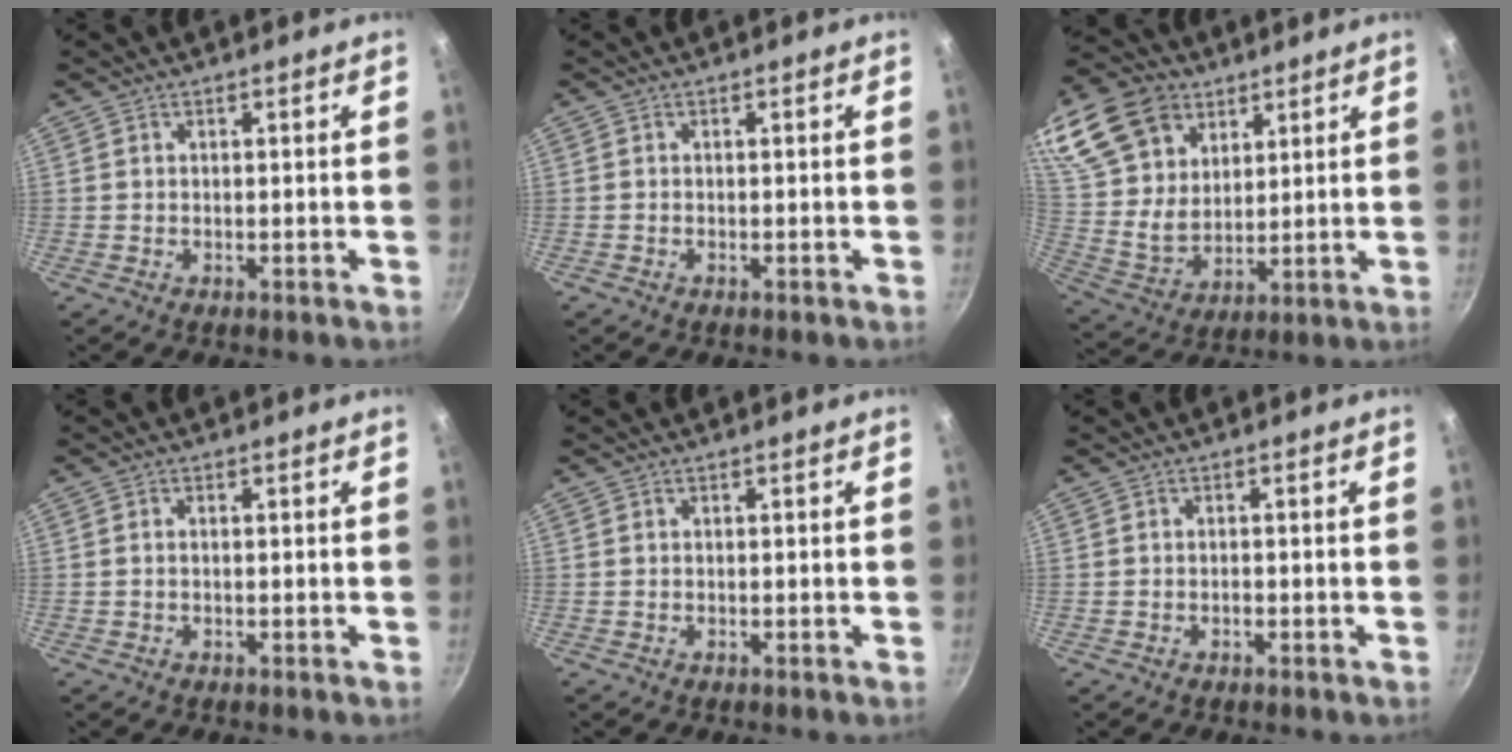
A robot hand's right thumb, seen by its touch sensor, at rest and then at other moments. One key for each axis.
{"total": 0.0}
{"total": 23.5, "fx": 12.6, "fy": 16.3, "fz": 11.4, "tx": -0.244, "ty": -0.009, "tz": 0.245}
{"total": 0.6, "fx": 0.0, "fy": 0.3, "fz": 0.5, "tx": -0.013, "ty": 0.005, "tz": -0.001}
{"total": 0.0}
{"total": 0.8, "fx": -0.4, "fy": 0.5, "fz": 0.5, "tx": -0.008, "ty": 0.003, "tz": -0.007}